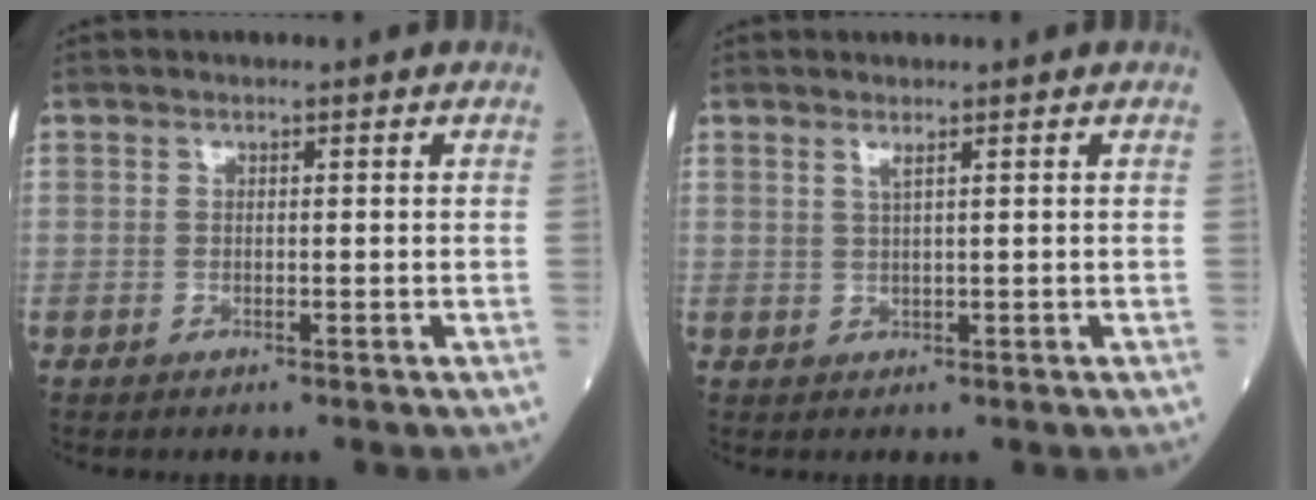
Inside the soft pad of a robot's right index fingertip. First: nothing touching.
{"total": 1.1, "force": [0.8, -0.1, 0.8], "torque": [-0.020, -0.003, 0.015]}